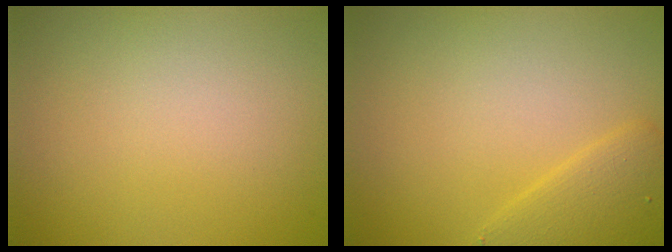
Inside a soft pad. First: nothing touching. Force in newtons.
{"total": 2.9, "press": 2.9, "slide": 0.2}